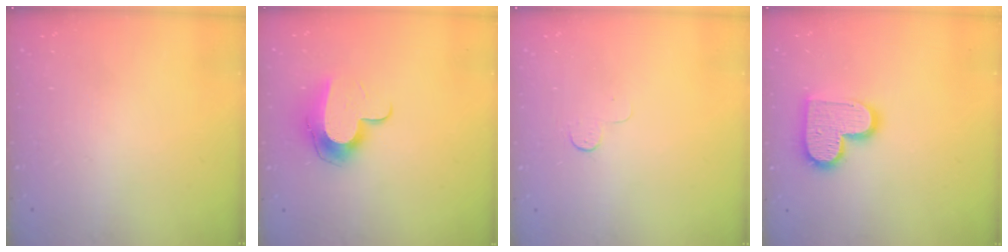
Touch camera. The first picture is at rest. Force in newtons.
{"total": 11.5, "press": 11.5, "slide": 0.4}
{"total": 3.9, "press": 3.8, "slide": 0.4}
{"total": 14.2, "press": 14.2, "slide": 1.1}